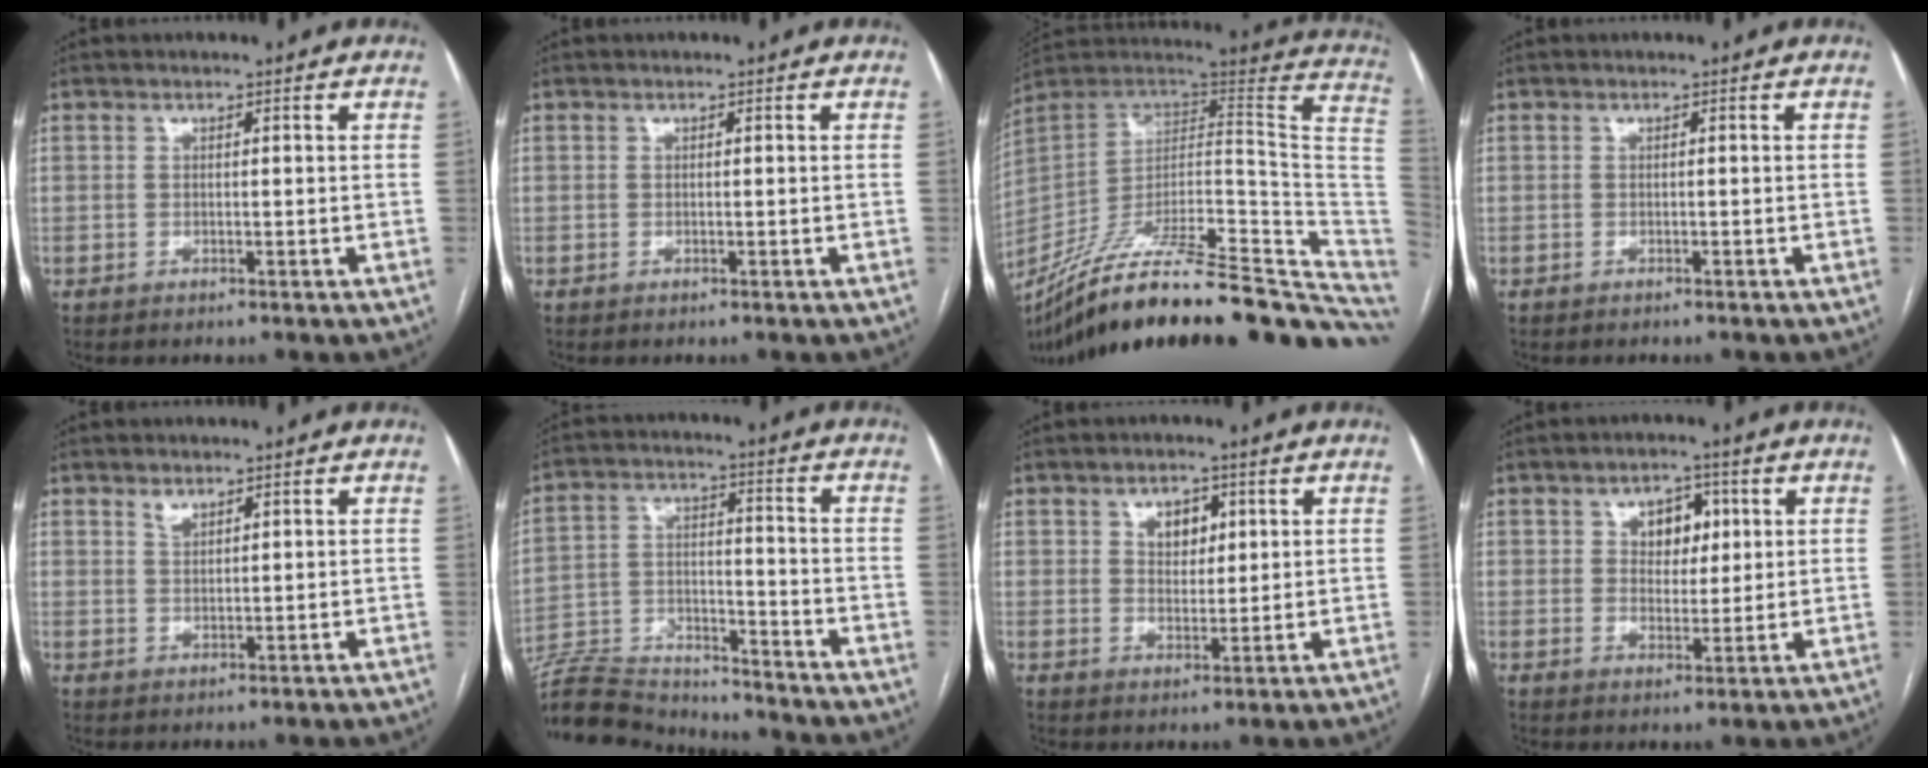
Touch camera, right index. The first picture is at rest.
{"total": 0.0}
{"total": 36.5, "force": [-29.5, 6.2, 20.6], "torque": [-0.230, -0.027, -0.428]}
{"total": 1.0, "force": [-0.8, 0.5, 0.0], "torque": [-0.004, 0.004, -0.013]}
{"total": 1.8, "force": [1.3, 0.9, 0.8], "torque": [-0.015, 0.000, 0.028]}
{"total": 15.9, "force": [-15.3, 2.7, 3.3], "torque": [-0.066, 0.019, -0.253]}
{"total": 4.4, "force": [1.8, 2.9, 2.8], "torque": [-0.042, 0.006, 0.033]}
{"total": 5.6, "force": [1.9, 3.8, 3.7], "torque": [-0.051, 0.014, 0.033]}